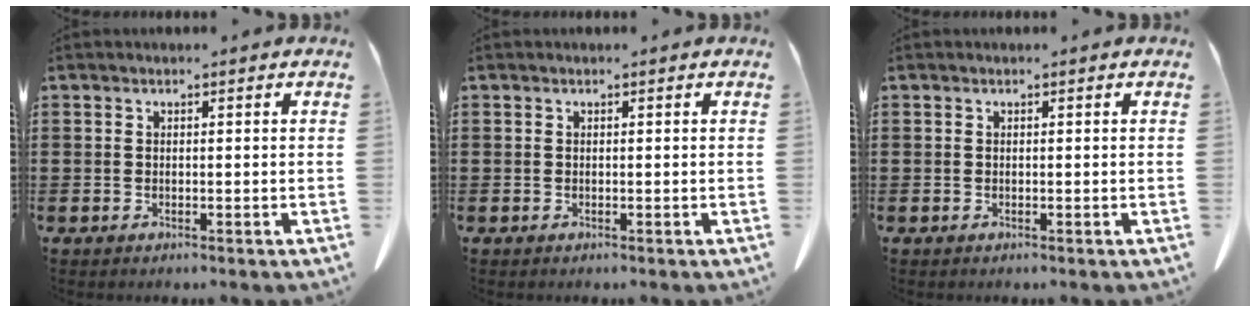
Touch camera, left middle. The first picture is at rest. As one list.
[{"total": 0.0}, {"total": 0.0}]